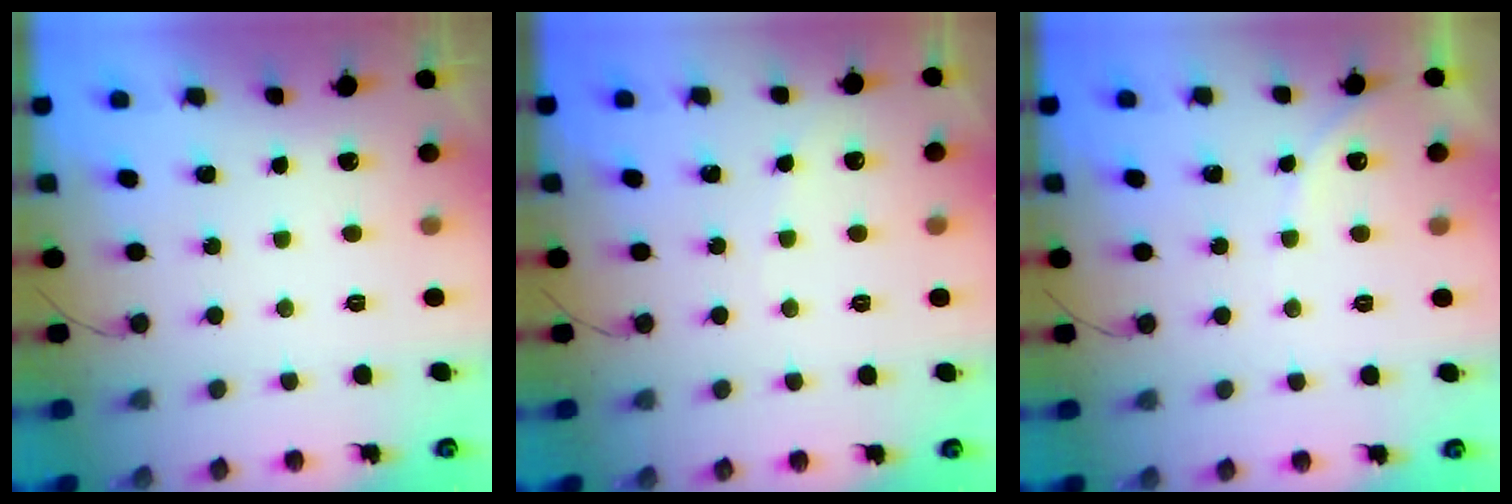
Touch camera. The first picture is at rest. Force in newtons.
{"total": 2.4, "press": 2.4, "slide": 0.3}
{"total": 4.3, "press": 4.3, "slide": 0.7}